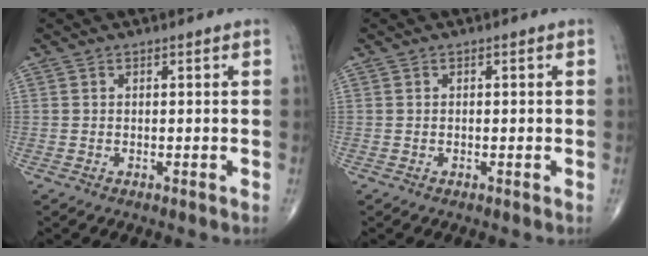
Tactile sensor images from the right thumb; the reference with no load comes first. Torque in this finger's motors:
{"motor_torque": [-0.05, -0.25, 0.02, -0.18, 0.02]}